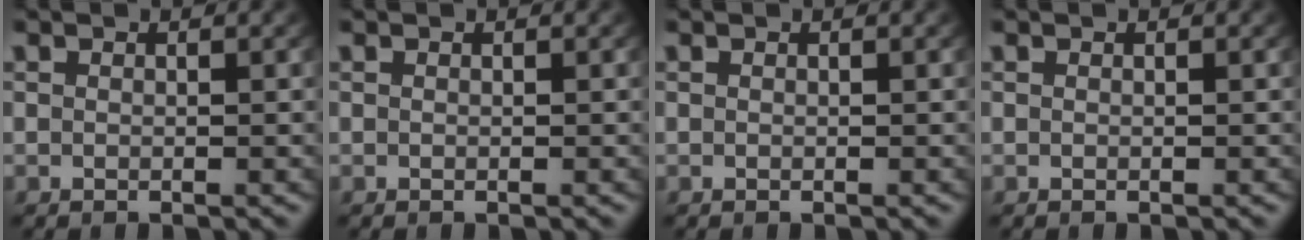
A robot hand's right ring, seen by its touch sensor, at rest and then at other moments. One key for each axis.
{"total": 0.0}
{"total": 0.0}
{"total": 0.0}